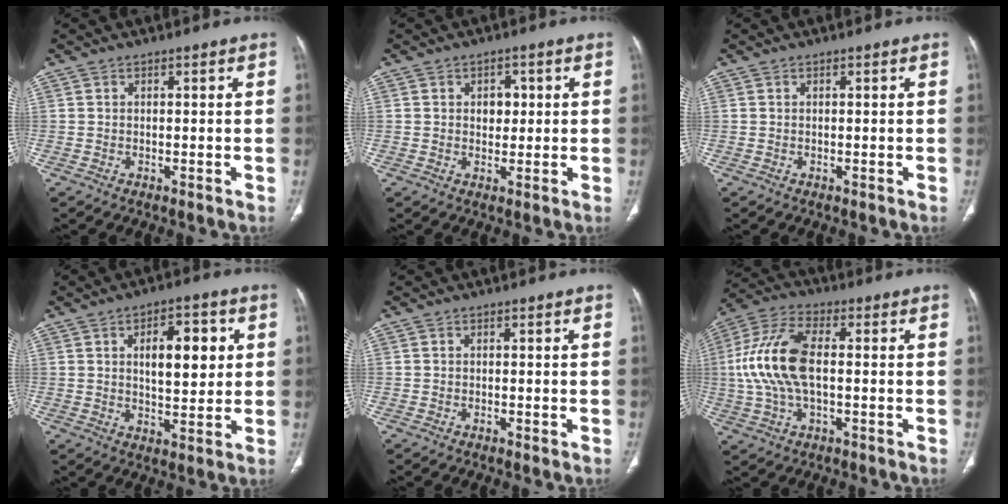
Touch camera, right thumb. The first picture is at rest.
{"total": 3.3, "force": [0.6, 2.5, 2.0], "torque": [-0.010, 0.001, 0.008]}
{"total": 0.0}
{"total": 10.3, "force": [2.5, 4.9, 8.7], "torque": [-0.098, -0.005, 0.038]}
{"total": 0.6, "force": [-0.3, 0.2, 0.4], "torque": [-0.012, -0.001, -0.005]}
{"total": 13.7, "force": [0.1, 6.6, 12.0], "torque": [-0.266, 0.025, -0.001]}